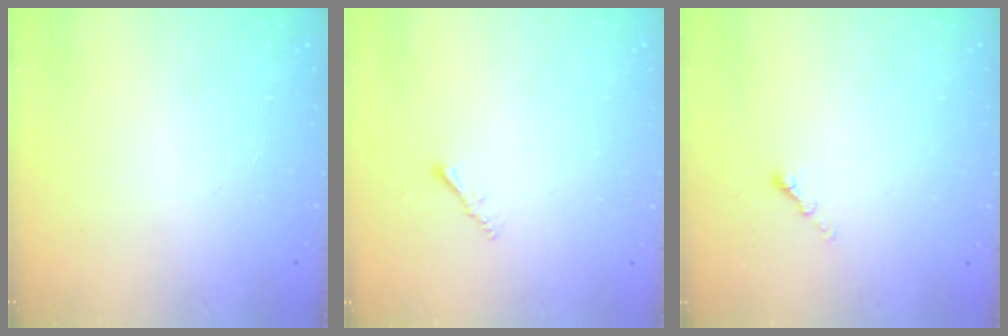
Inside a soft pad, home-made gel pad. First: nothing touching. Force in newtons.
{"total": 1.0, "press": 1.0, "slide": 0.4}
{"total": 1.1, "press": 1.0, "slide": 0.5}